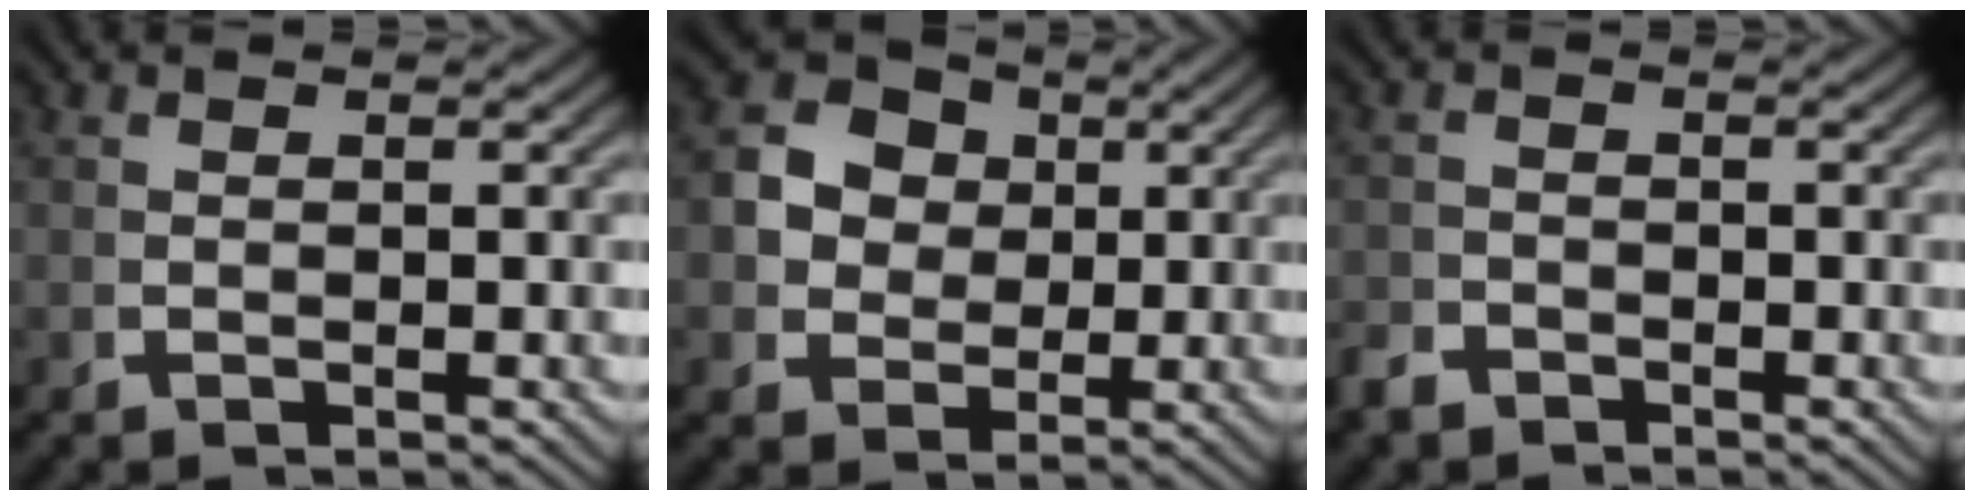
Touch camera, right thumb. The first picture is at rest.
{"total": 9.9, "force": [1.5, 8.6, 4.7], "torque": [-0.120, -0.028, 0.027]}
{"total": 1.6, "force": [-1.5, 0.4, -0.1], "torque": [0.010, -0.006, -0.029]}